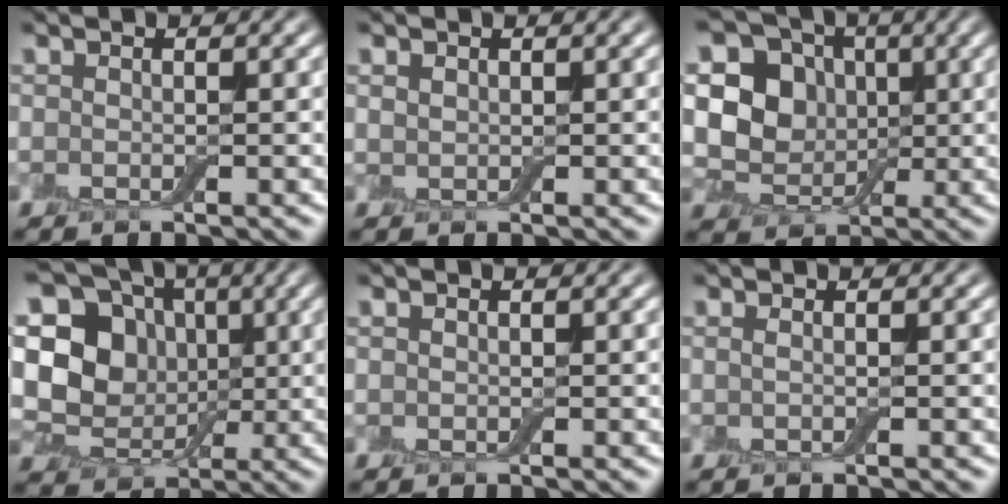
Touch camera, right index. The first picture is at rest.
{"total": 0.7, "force": [0.5, 0.5, 0.3], "torque": [-0.008, 0.001, 0.010]}
{"total": 6.3, "force": [0.9, 5.5, 3.0], "torque": [-0.038, 0.001, -0.002]}
{"total": 9.3, "force": [1.1, 7.9, 4.7], "torque": [-0.087, 0.004, -0.001]}
{"total": 0.0}
{"total": 0.7, "force": [0.2, 0.2, 0.6], "torque": [-0.013, -0.003, -0.004]}